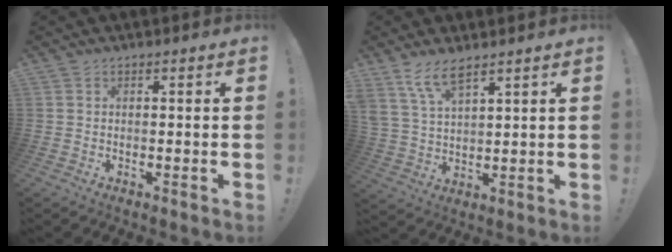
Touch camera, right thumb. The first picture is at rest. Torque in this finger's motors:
{"motor_torque": [-0.28, 1.20, 0.49, 0.28, 0.53]}